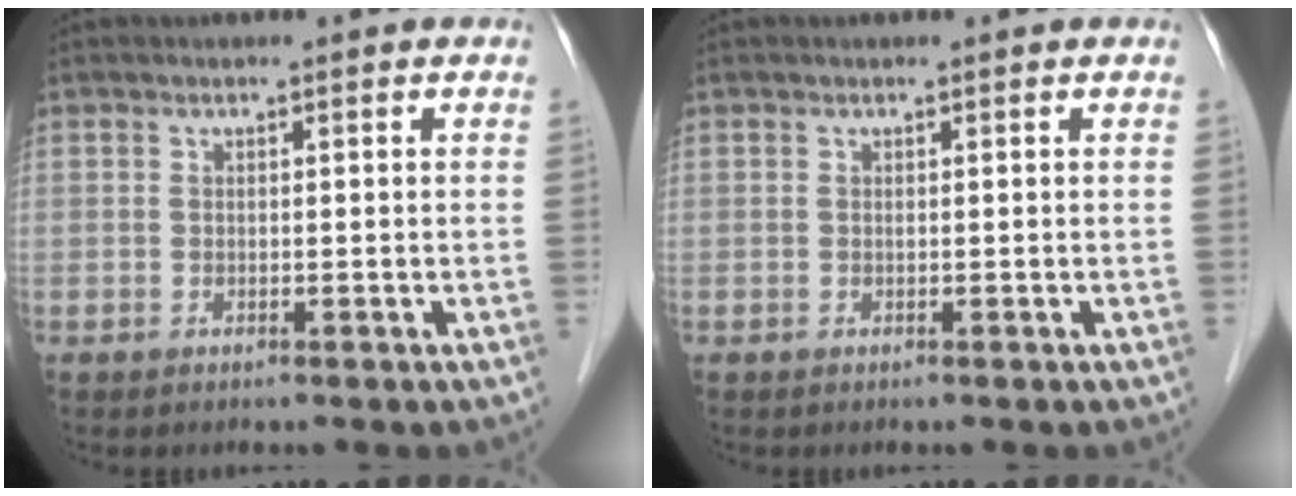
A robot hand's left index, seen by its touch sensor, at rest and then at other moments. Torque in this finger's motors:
{"motor_torque": [0.24, -0.01, -0.01, -0.01]}